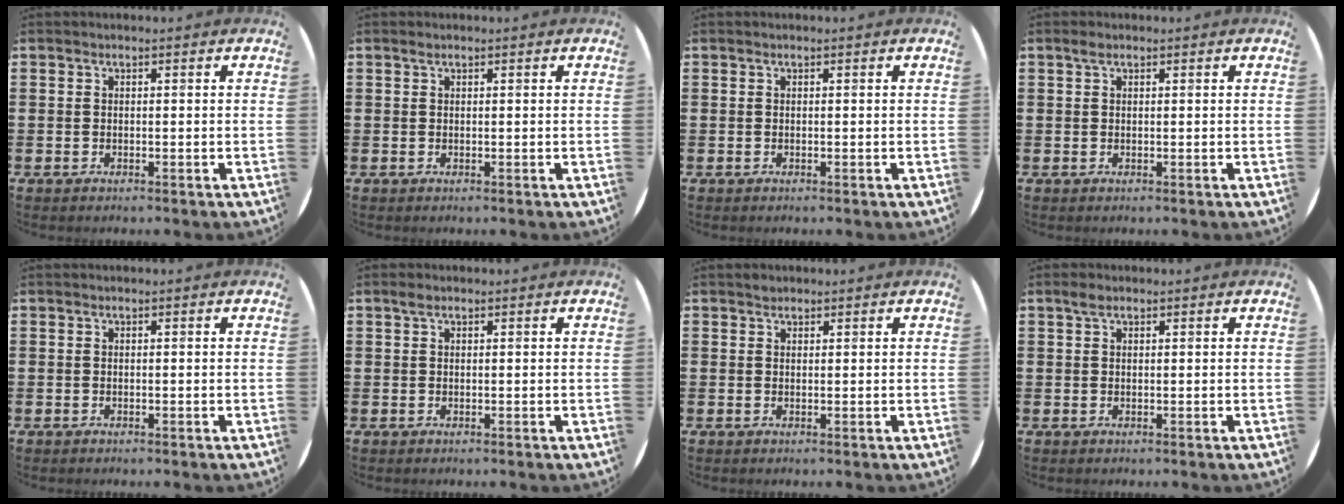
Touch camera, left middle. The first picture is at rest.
{"total": 0.0}
{"total": 0.0}
{"total": 0.7, "force": [0.4, 0.4, 0.5], "torque": [-0.010, 0.004, 0.008]}
{"total": 0.0}
{"total": 0.9, "force": [0.5, 0.5, 0.5], "torque": [-0.002, 0.002, 0.008]}
{"total": 0.7, "force": [0.6, 0.4, 0.0], "torque": [0.008, -0.001, 0.011]}
{"total": 1.3, "force": [0.9, 0.7, 0.7], "torque": [-0.007, 0.003, 0.013]}